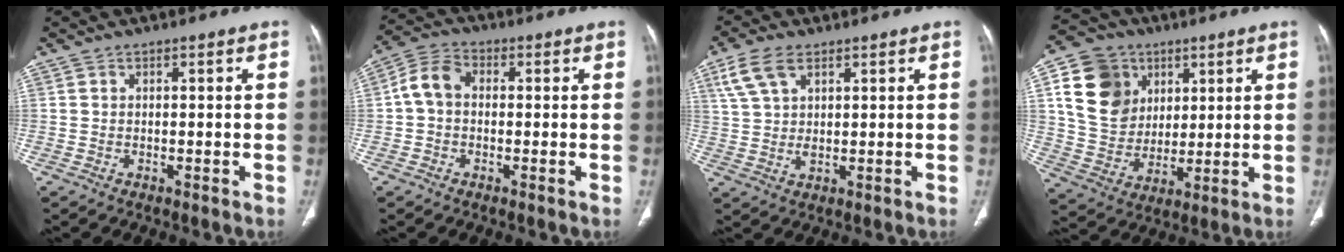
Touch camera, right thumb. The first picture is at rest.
{"total": 6.2, "force": [-0.1, 4.6, 4.2], "torque": [-0.075, 0.020, -0.013]}
{"total": 7.3, "force": [3.6, 3.9, 5.1], "torque": [-0.109, -0.003, 0.074]}
{"total": 15.9, "force": [5.5, 13.0, 7.3], "torque": [-0.112, -0.005, 0.107]}